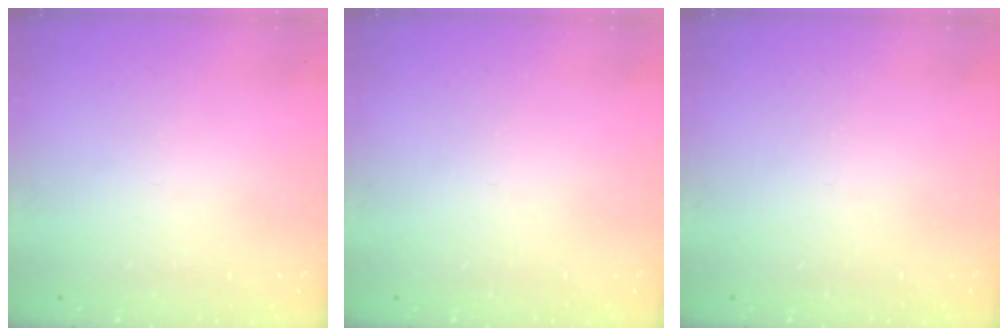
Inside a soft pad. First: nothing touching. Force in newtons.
{"total": 0.0}
{"total": 0.0}